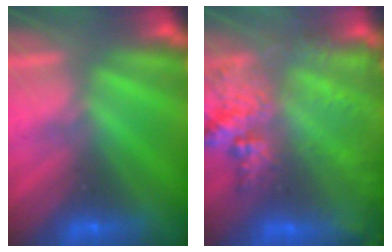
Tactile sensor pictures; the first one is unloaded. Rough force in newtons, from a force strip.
{"total": 9.0}